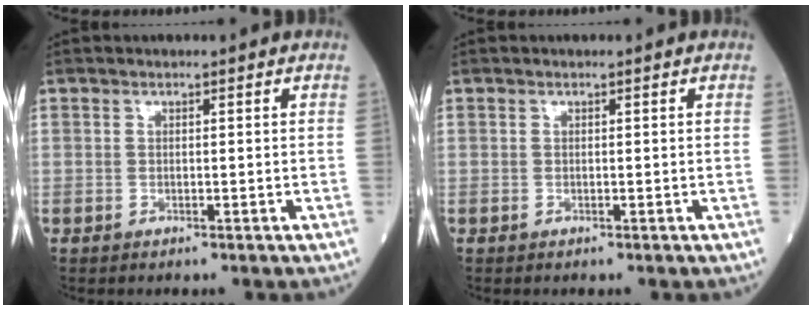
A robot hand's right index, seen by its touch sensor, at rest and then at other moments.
{"total": 0.0}